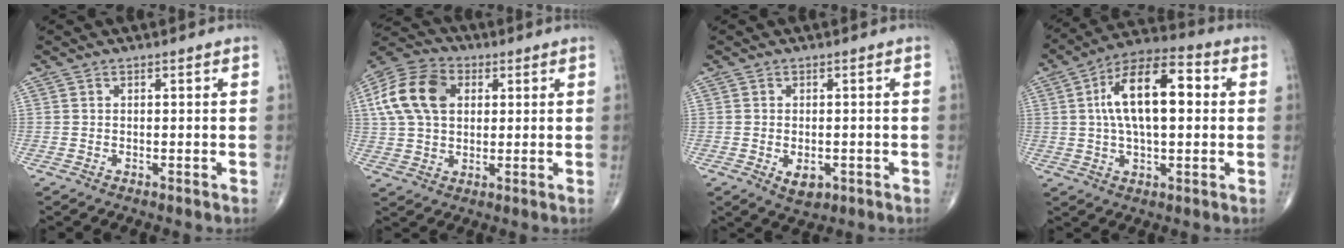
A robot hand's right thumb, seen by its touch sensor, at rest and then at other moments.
{"total": 14.1, "force": [3.3, 9.8, 9.6], "torque": [-0.176, 0.015, 0.054]}
{"total": 4.0, "force": [-1.3, 2.4, 2.9], "torque": [-0.036, 0.000, -0.011]}
{"total": 16.4, "force": [2.4, 7.7, 14.3], "torque": [-0.239, 0.026, 0.033]}